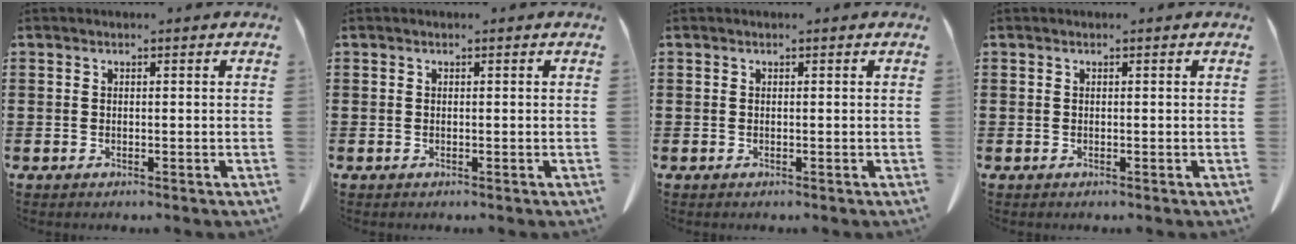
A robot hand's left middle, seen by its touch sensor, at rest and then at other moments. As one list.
[{"total": 0.0}, {"total": 0.0}, {"total": 0.0}]